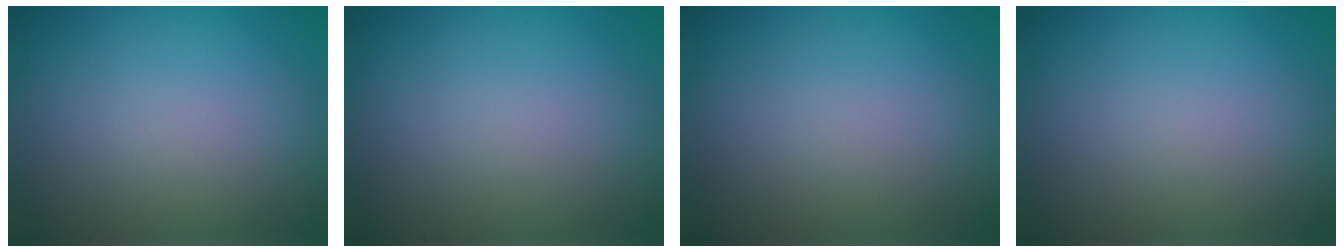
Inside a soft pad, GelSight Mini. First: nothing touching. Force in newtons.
{"total": 0.0}
{"total": 0.0}
{"total": 0.0}